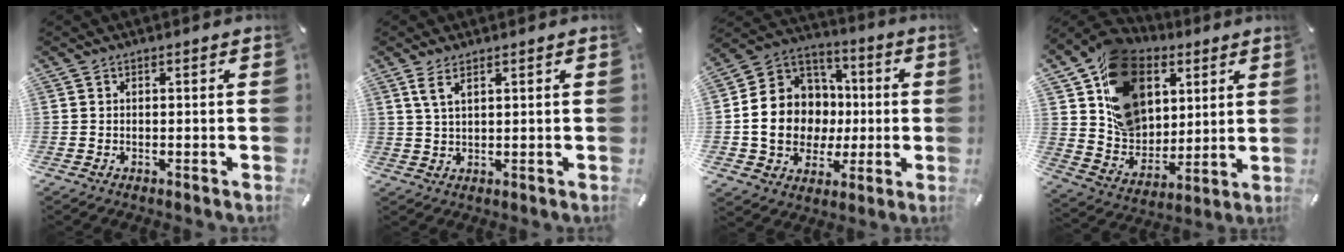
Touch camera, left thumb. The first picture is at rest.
{"total": 3.8, "force": [2.1, 1.4, 2.9], "torque": [-0.062, 0.000, 0.038]}
{"total": 16.0, "force": [-2.0, 14.3, 6.7], "torque": [-0.147, 0.009, -0.026]}
{"total": 19.0, "force": [8.0, 14.6, 9.1], "torque": [-0.163, -0.029, 0.157]}